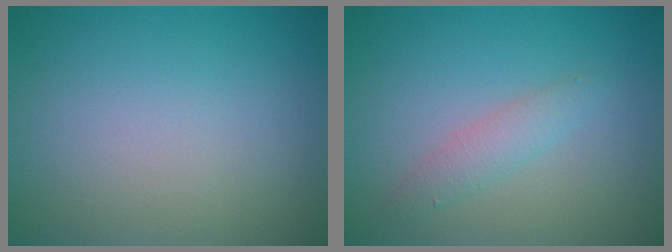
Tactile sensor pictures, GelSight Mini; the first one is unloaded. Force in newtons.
{"total": 1.8, "press": 1.8, "slide": 0.1}